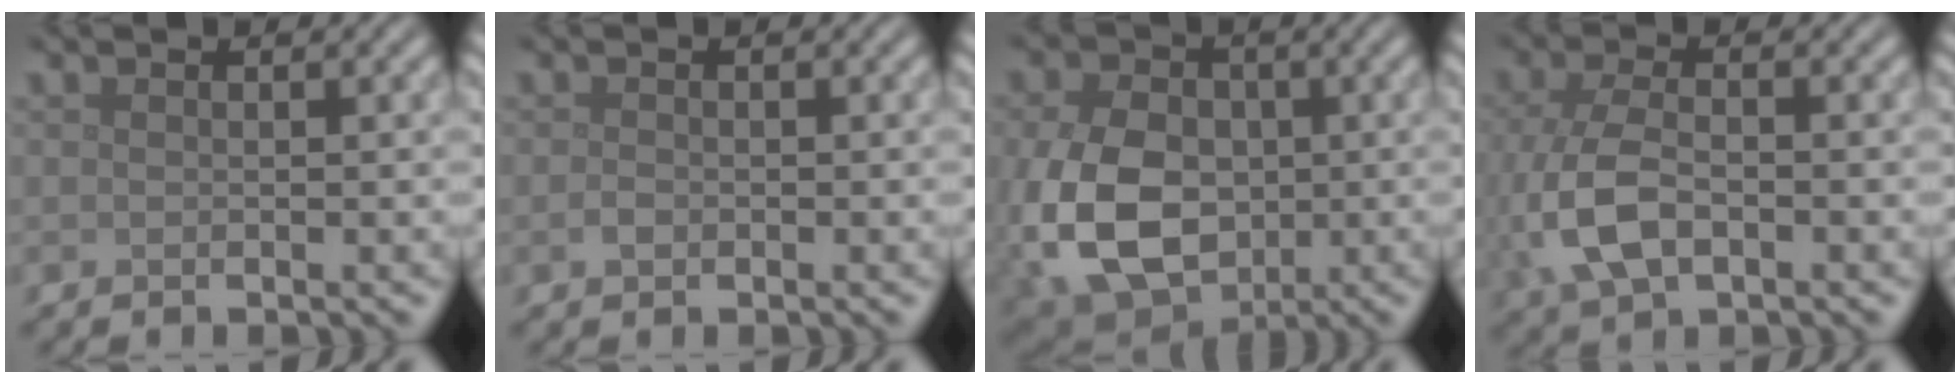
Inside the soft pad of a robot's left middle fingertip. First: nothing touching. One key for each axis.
{"total": 0.8, "fx": -0.3, "fy": 0.5, "fz": 0.5, "tx": -0.012, "ty": -0.001, "tz": -0.006}
{"total": 11.8, "fx": -1.8, "fy": 8.5, "fz": 8.0, "tx": -0.195, "ty": -0.022, "tz": -0.042}
{"total": 5.8, "fx": -1.2, "fy": 3.3, "fz": 4.6, "tx": -0.119, "ty": -0.010, "tz": -0.024}